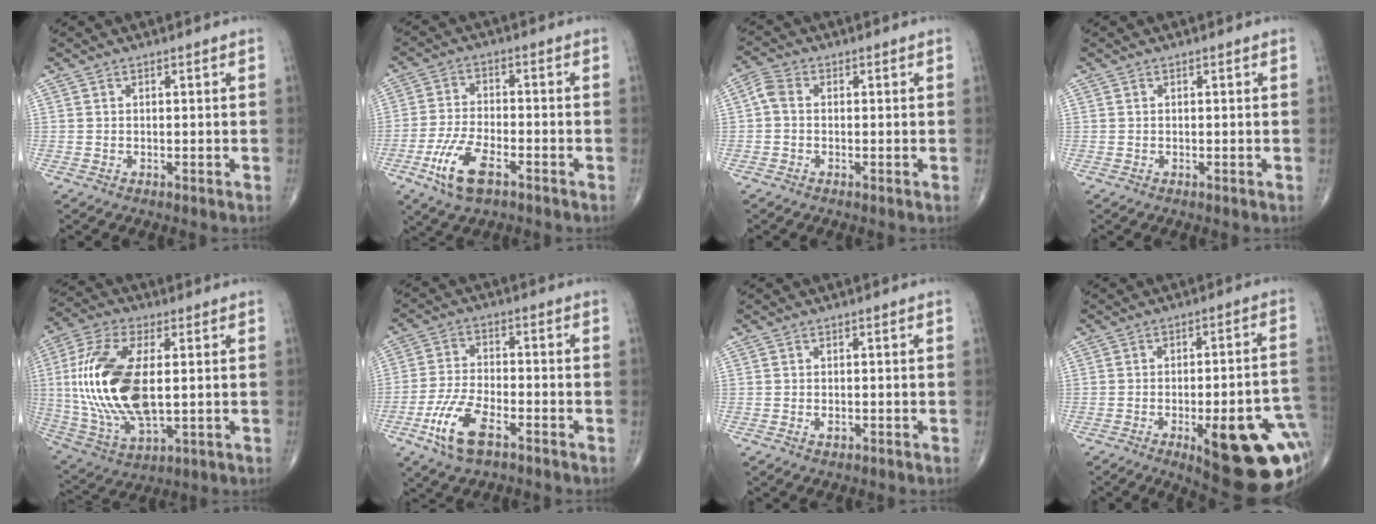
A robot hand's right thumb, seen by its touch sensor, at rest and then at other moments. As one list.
[{"total": 9.5, "force": [-4.8, 4.0, 7.2], "torque": [-0.151, 0.014, -0.089]}, {"total": 3.1, "force": [-0.1, 2.1, 2.2], "torque": [-0.047, 0.008, -0.013]}, {"total": 0.0}, {"total": 21.1, "force": [1.4, 10.1, 18.5], "torque": [-0.396, -0.011, 0.030]}, {"total": 10.1, "force": [-5.2, 4.1, 7.5], "torque": [-0.161, 0.018, -0.099]}, {"total": 1.1, "force": [-0.5, 0.6, 0.8], "torque": [-0.011, 0.002, -0.008]}, {"total": 22.1, "force": [-7.1, 6.7, 19.8], "torque": [-0.189, 0.018, -0.072]}]